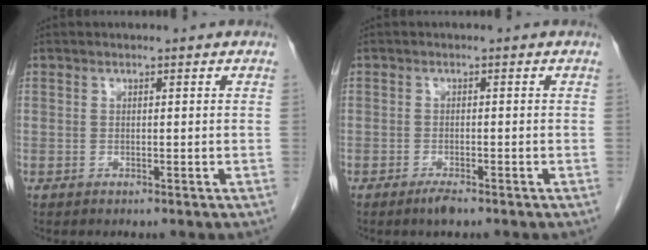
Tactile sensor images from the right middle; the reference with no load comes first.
{"total": 1.9, "force": [-1.4, 0.4, 1.2], "torque": [-0.028, -0.003, -0.025]}